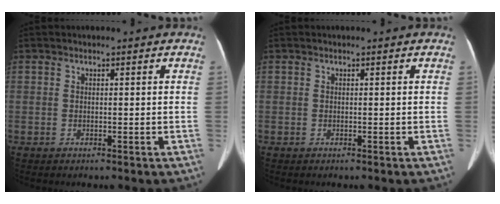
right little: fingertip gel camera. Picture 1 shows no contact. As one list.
[{"total": 0.0}]